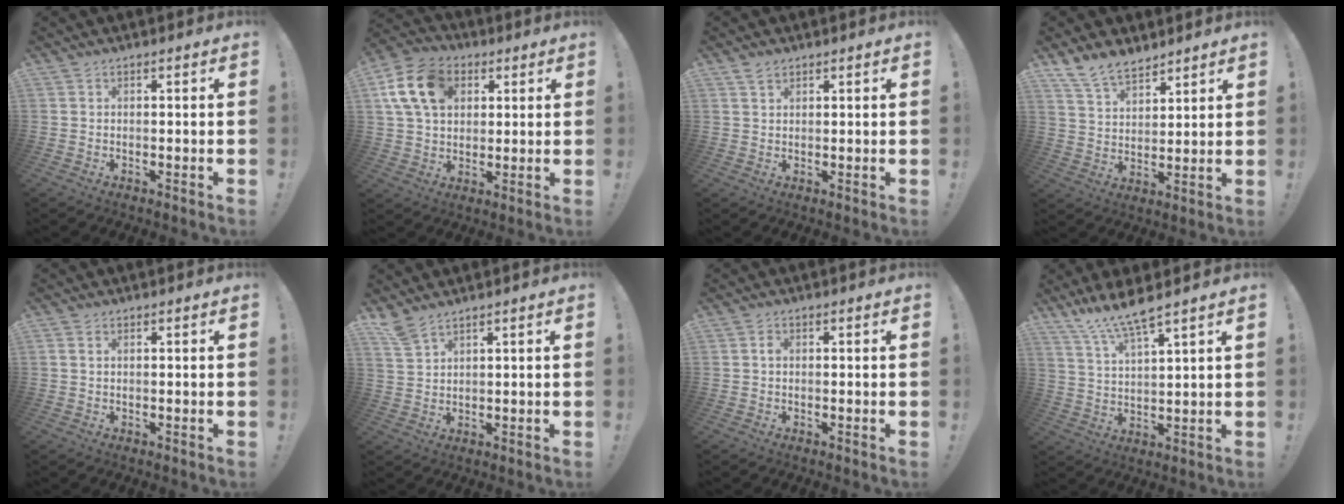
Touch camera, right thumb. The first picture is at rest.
{"total": 15.7, "force": [5.4, 11.5, 9.3], "torque": [-0.155, -0.009, 0.109]}
{"total": 2.3, "force": [1.7, 1.0, 1.1], "torque": [-0.009, -0.010, 0.029]}
{"total": 9.9, "force": [8.1, 4.7, 3.2], "torque": [-0.060, -0.054, 0.157]}
{"total": 1.0, "force": [0.5, 0.6, 0.6], "torque": [-0.017, 0.003, 0.011]}
{"total": 4.9, "force": [4.1, 1.2, 2.4], "torque": [-0.048, -0.023, 0.078]}
{"total": 0.8, "force": [-0.1, 0.5, 0.6], "torque": [-0.004, 0.000, -0.003]}
{"total": 9.1, "force": [7.7, 0.4, 4.9], "torque": [-0.097, -0.049, 0.135]}